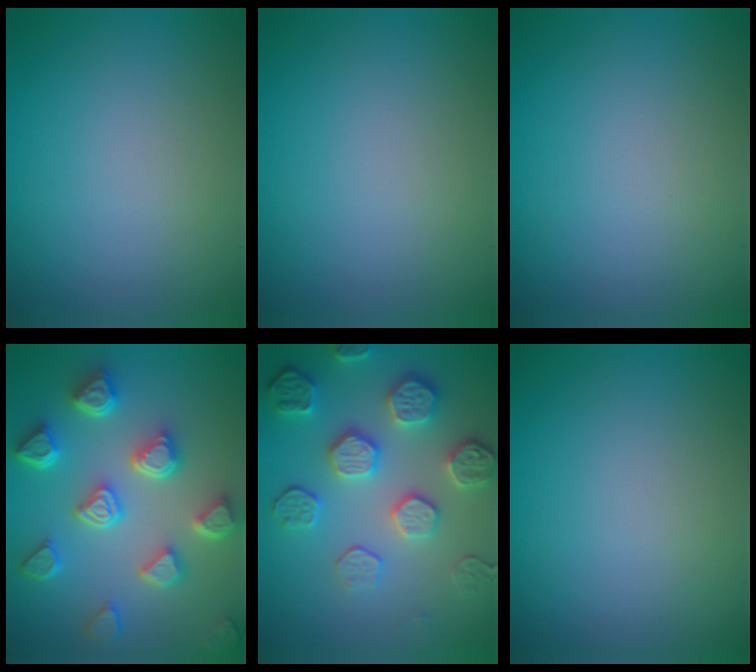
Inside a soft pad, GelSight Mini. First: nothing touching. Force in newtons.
{"total": 0.0}
{"total": 0.0}
{"total": 6.9, "press": 5.7, "slide": 3.9}
{"total": 5.3, "press": 4.8, "slide": 2.2}
{"total": 0.0}